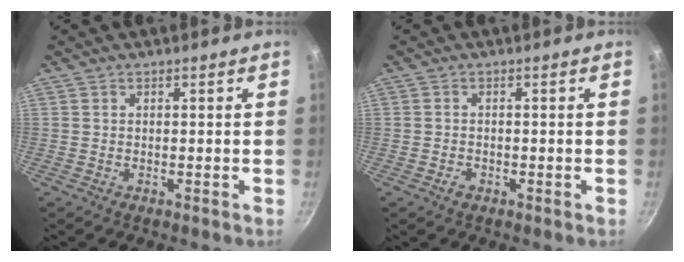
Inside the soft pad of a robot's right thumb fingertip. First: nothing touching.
{"total": 1.5, "force": [-0.8, 1.0, 0.8], "torque": [-0.014, 0.005, -0.014]}